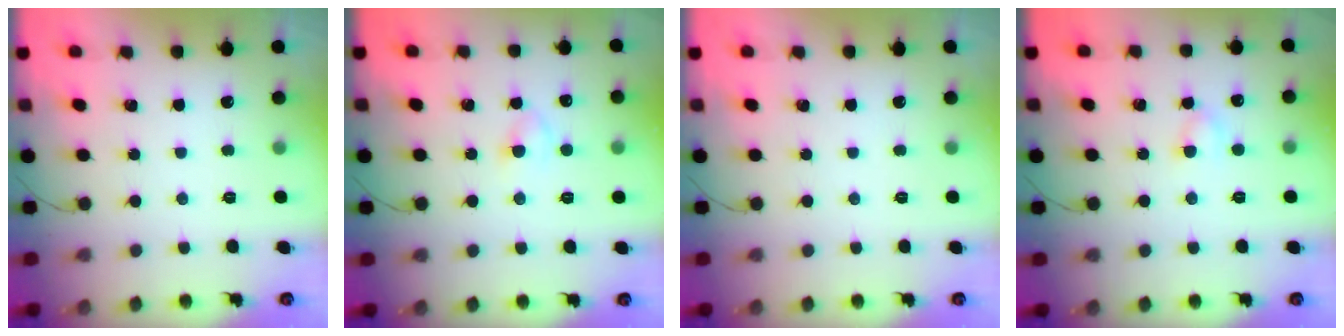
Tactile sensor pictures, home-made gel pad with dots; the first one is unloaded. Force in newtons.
{"total": 2.4, "press": 2.1, "slide": 1.0}
{"total": 0.0}
{"total": 3.3, "press": 3.0, "slide": 1.2}